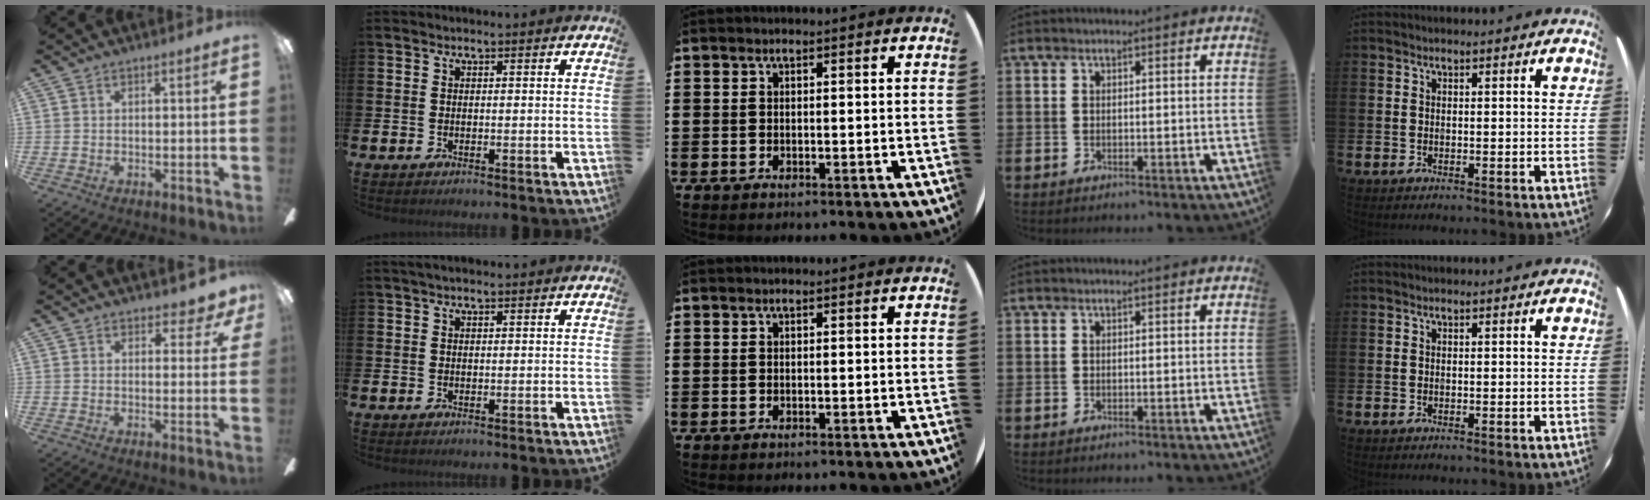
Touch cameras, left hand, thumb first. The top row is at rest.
{"thumb": {"total": 3.5, "force": [2.6, 1.8, 1.6], "torque": [-0.005, -0.016, 0.043]}, "index": {"total": 1.2, "force": [0.9, 0.3, 0.7], "torque": [-0.010, 0.003, 0.014]}}